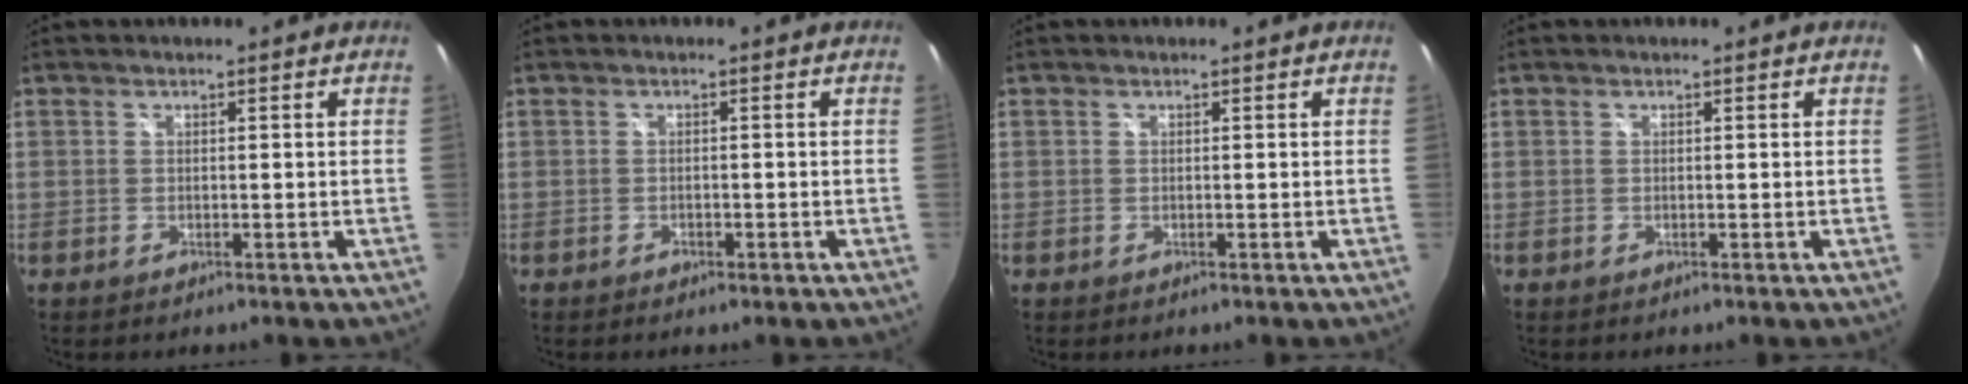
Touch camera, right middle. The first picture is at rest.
{"total": 1.0, "force": [-0.6, 0.6, 0.5], "torque": [-0.008, -0.003, -0.011]}
{"total": 0.0}
{"total": 0.0}